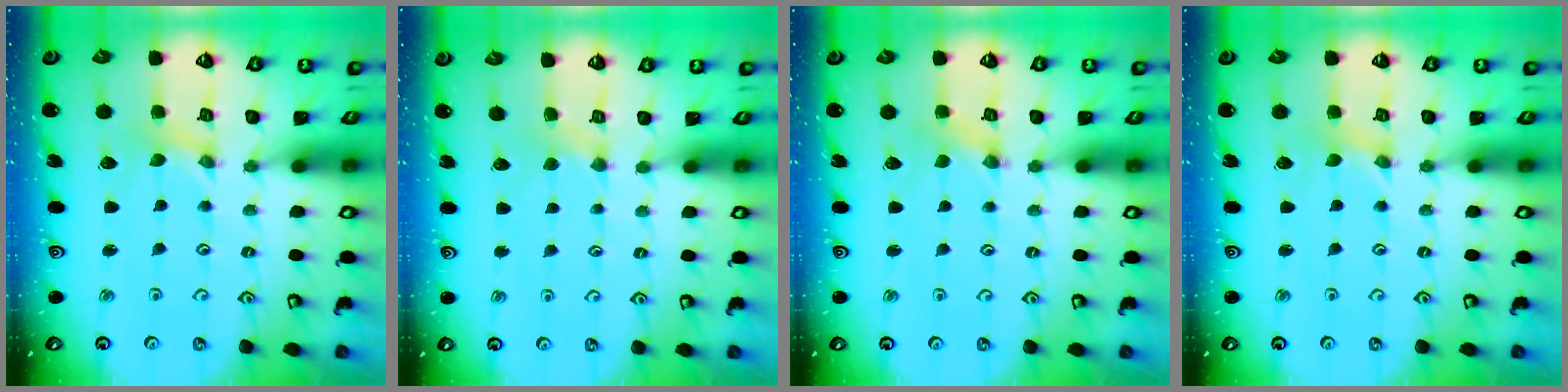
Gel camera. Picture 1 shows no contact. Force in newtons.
{"total": 2.1, "press": 2.1, "slide": 0.5}
{"total": 0.0}
{"total": 0.0}